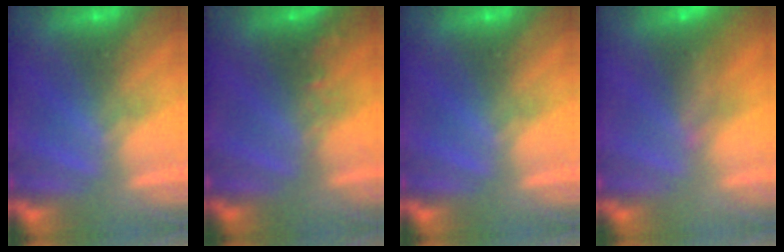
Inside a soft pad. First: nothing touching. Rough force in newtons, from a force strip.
{"total": 2.5}
{"total": 0.0}
{"total": 9.3}